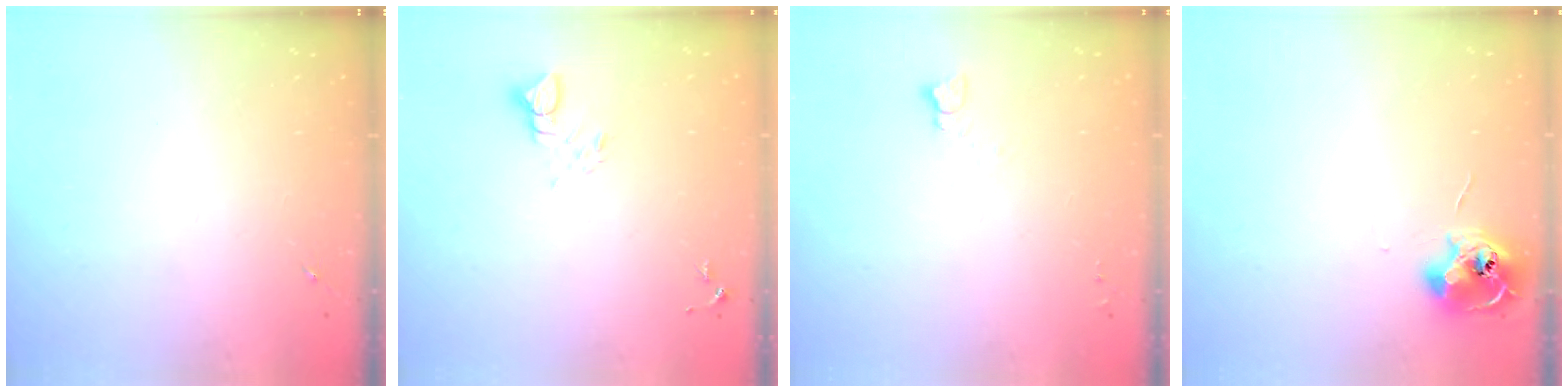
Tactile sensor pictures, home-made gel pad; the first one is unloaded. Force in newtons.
{"total": 4.0, "press": 4.0, "slide": 0.3}
{"total": 2.5, "press": 2.5, "slide": 0.1}
{"total": 10.2, "press": 10.2, "slide": 0.4}